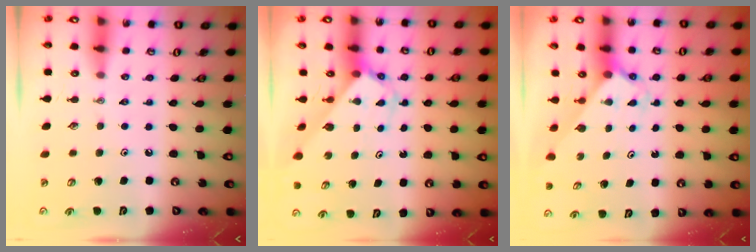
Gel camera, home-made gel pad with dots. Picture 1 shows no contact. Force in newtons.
{"total": 2.8, "press": 2.8, "slide": 0.2}
{"total": 1.9, "press": 1.9, "slide": 0.1}